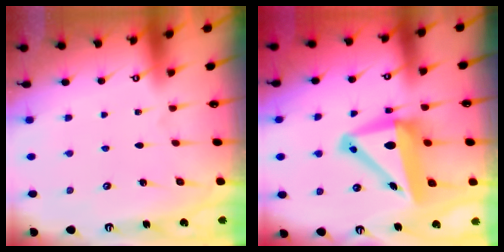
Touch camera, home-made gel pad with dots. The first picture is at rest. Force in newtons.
{"total": 12.5, "press": 12.2, "slide": 2.9}